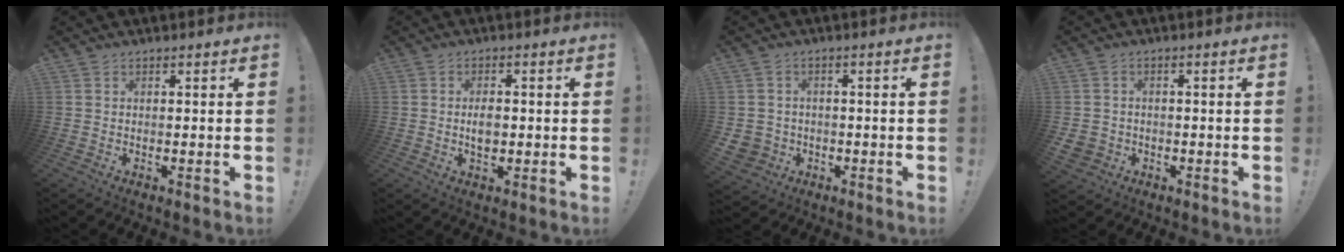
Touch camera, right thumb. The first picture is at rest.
{"total": 3.9, "force": [-0.4, 2.3, 3.0], "torque": [-0.042, -0.004, -0.012]}
{"total": 4.5, "force": [-0.8, 4.3, 1.1], "torque": [-0.028, 0.006, -0.013]}
{"total": 3.4, "force": [-0.7, 3.1, 1.2], "torque": [-0.026, -0.002, -0.015]}